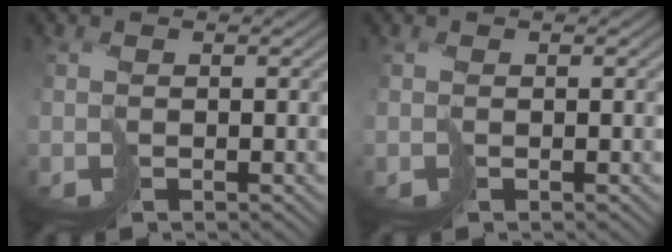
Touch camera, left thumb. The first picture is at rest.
{"total": 0.0}